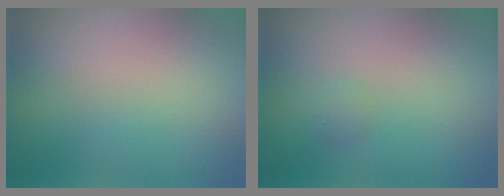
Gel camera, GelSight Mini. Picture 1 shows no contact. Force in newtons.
{"total": 0.7, "press": 0.7, "slide": 0.0}